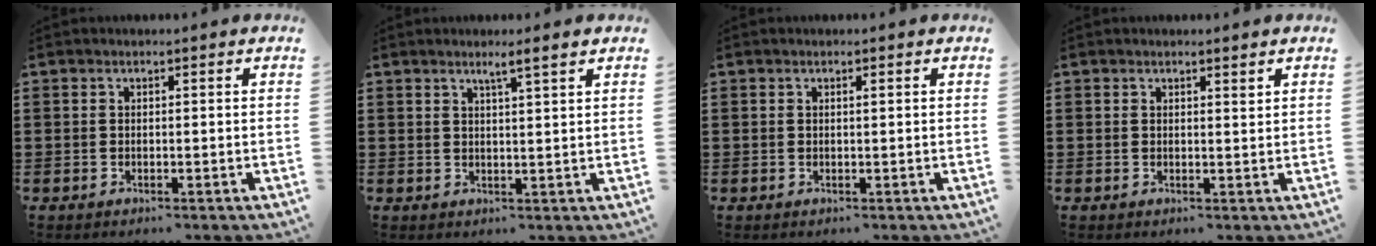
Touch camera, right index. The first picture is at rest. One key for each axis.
{"total": 2.3, "fx": 1.7, "fy": -0.3, "fz": 1.5, "tx": -0.032, "ty": -0.003, "tz": 0.029}
{"total": 0.5, "fx": 0.2, "fy": 0.0, "fz": 0.5, "tx": -0.009, "ty": -0.001, "tz": 0.005}
{"total": 0.9, "fx": 0.8, "fy": 0.1, "fz": 0.5, "tx": -0.003, "ty": -0.004, "tz": 0.013}